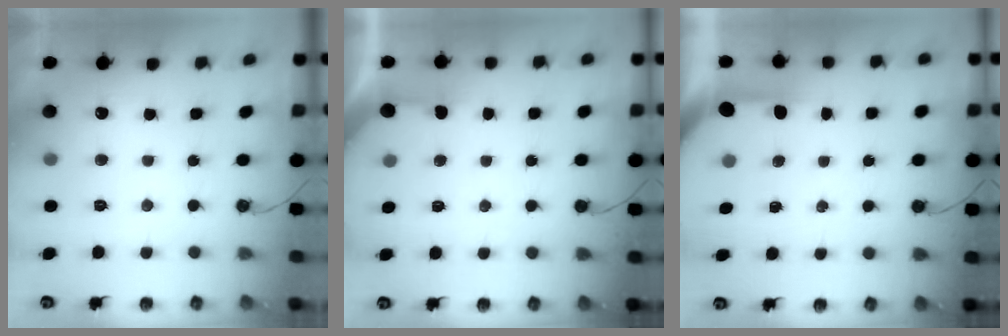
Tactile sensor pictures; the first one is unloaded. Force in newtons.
{"total": 2.7, "press": 2.7, "slide": 0.4}
{"total": 3.5, "press": 3.5, "slide": 0.4}